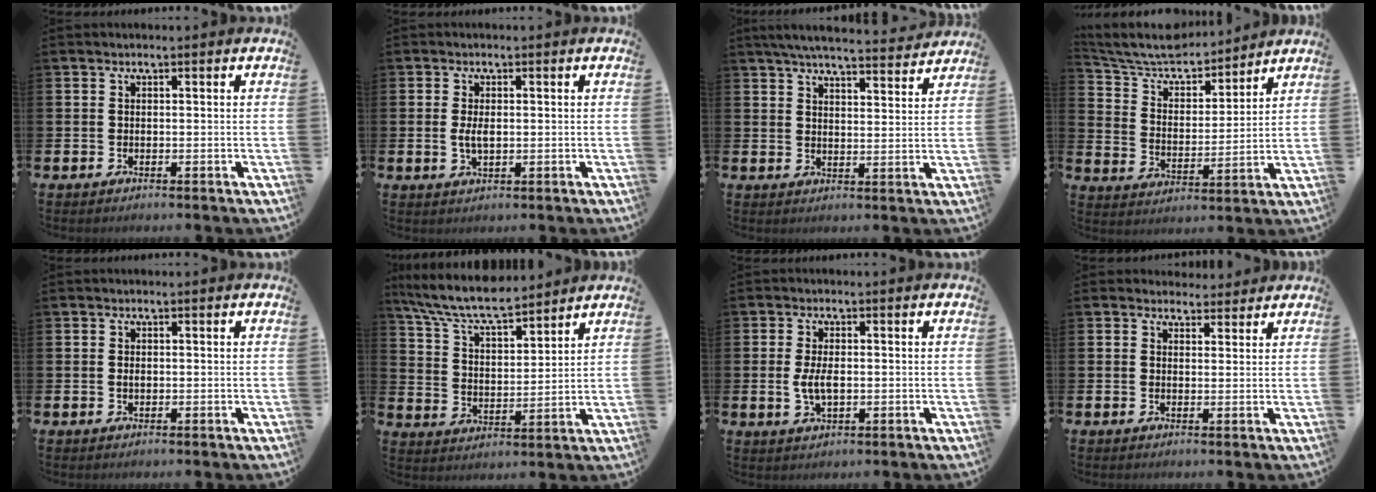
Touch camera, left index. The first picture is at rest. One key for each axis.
{"total": 2.4, "fx": -0.5, "fy": 1.1, "fz": 2.0, "tx": -0.027, "ty": 0.002, "tz": -0.014}
{"total": 6.0, "fx": 5.8, "fy": 0.5, "fz": 1.5, "tx": -0.037, "ty": -0.037, "tz": 0.101}
{"total": 7.5, "fx": 6.9, "fy": 2.2, "fz": 2.0, "tx": -0.078, "ty": -0.050, "tz": 0.120}
{"total": 0.8, "fx": -0.6, "fy": 0.3, "fz": 0.4, "tx": -0.003, "ty": 0.003, "tz": -0.013}
{"total": 7.5, "fx": 6.9, "fy": 1.2, "fz": 2.8, "tx": -0.084, "ty": -0.039, "tz": 0.122}
{"total": 3.4, "fx": -0.7, "fy": 1.7, "fz": 2.9, "tx": -0.057, "ty": 0.003, "tz": -0.018}
{"total": 2.2, "fx": 2.0, "fy": 0.9, "fz": -0.3, "tx": 0.013, "ty": -0.010, "tz": 0.035}